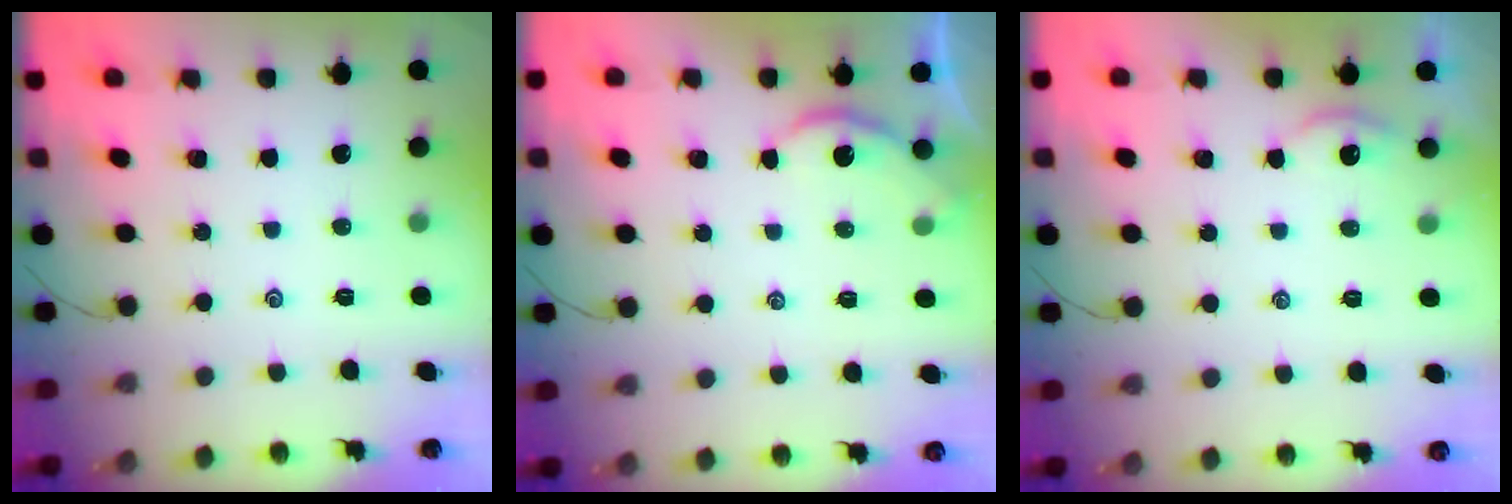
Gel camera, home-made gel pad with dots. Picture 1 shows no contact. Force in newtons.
{"total": 2.9, "press": 2.9, "slide": 0.2}
{"total": 2.2, "press": 2.2, "slide": 0.3}